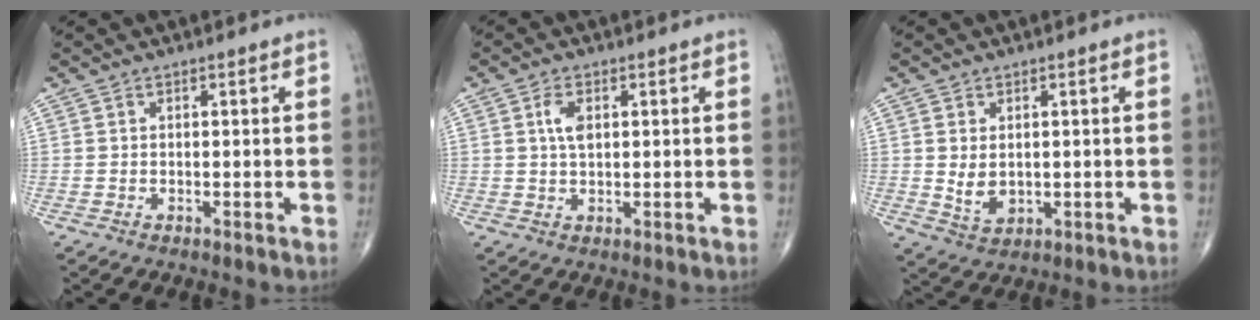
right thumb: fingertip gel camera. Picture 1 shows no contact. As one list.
[{"total": 3.5, "force": [0.9, 1.9, 2.9], "torque": [-0.054, 0.000, 0.017]}, {"total": 4.4, "force": [0.3, 3.1, 3.2], "torque": [-0.046, -0.011, 0.018]}]